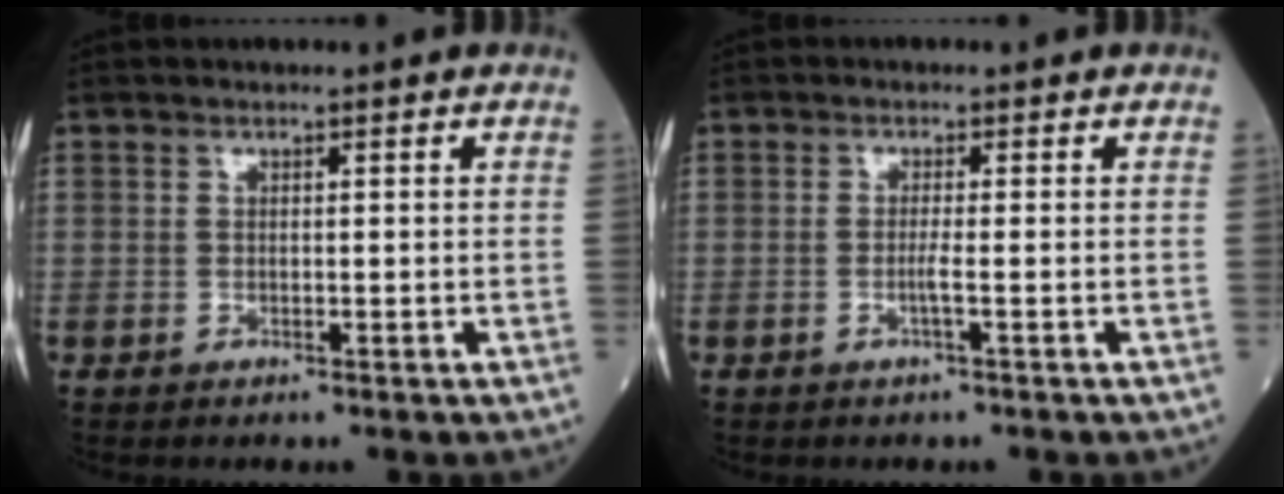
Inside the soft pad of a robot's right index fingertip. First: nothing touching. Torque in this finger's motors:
{"motor_torque": [-0.12, -0.13, 0.07, 0.00]}